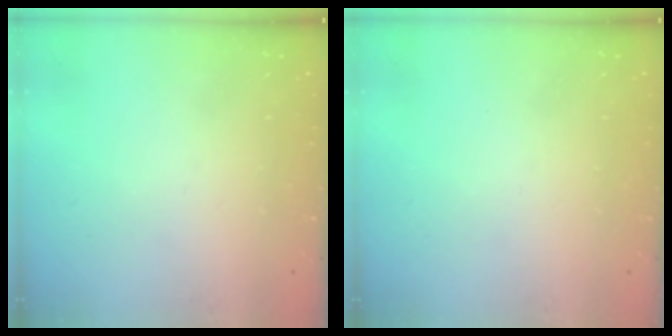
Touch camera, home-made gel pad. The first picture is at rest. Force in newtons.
{"total": 0.0}